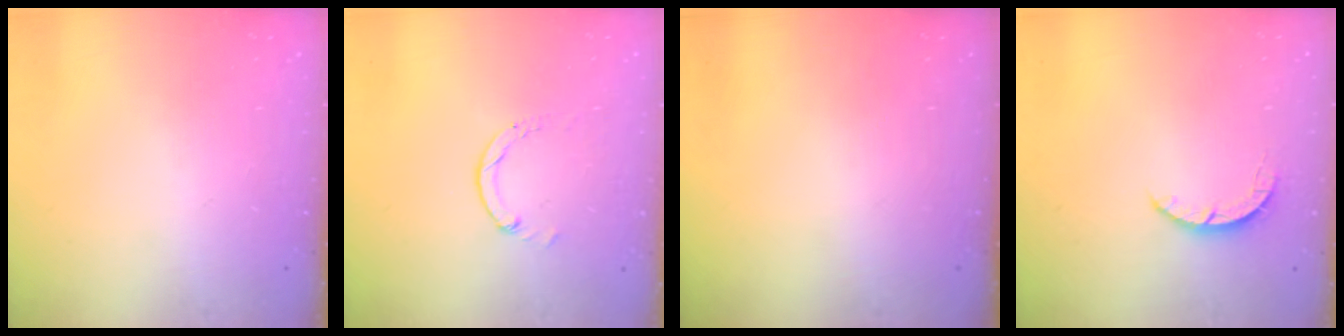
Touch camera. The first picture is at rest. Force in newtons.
{"total": 1.3, "press": 1.2, "slide": 0.2}
{"total": 0.0}
{"total": 2.5, "press": 2.4, "slide": 0.4}